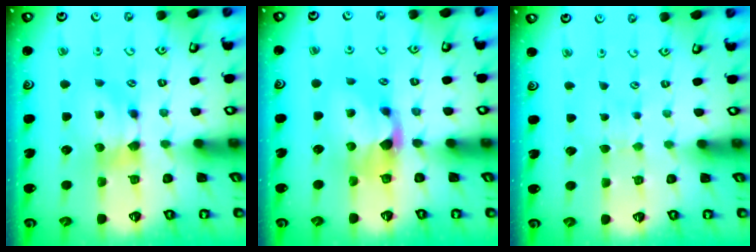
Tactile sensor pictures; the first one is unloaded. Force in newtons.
{"total": 2.1, "press": 1.7, "slide": 1.2}
{"total": 3.3, "press": 3.3, "slide": 0.5}